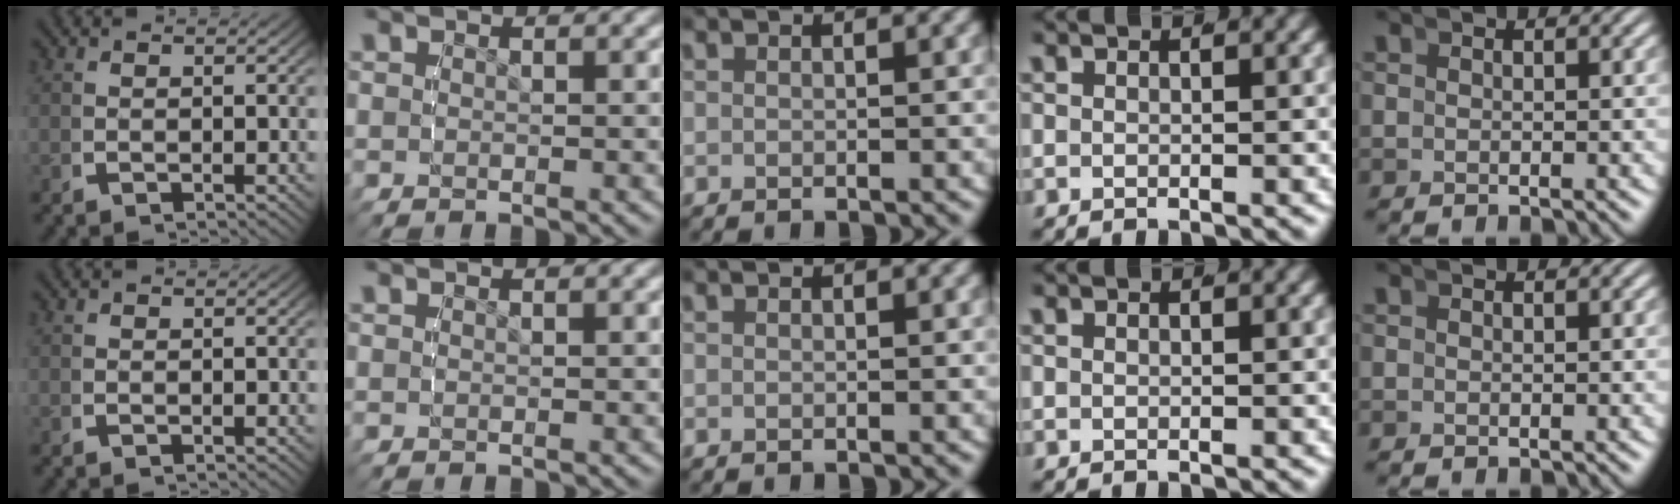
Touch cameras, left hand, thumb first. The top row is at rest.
{}